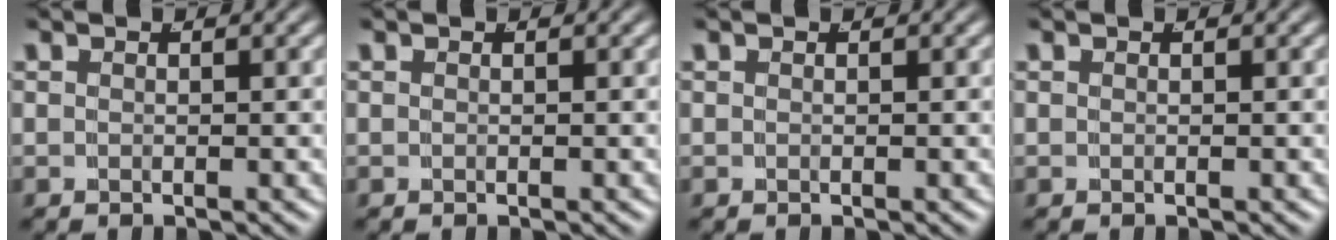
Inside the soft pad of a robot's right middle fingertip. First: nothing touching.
{"total": 0.0}
{"total": 0.0}
{"total": 0.0}